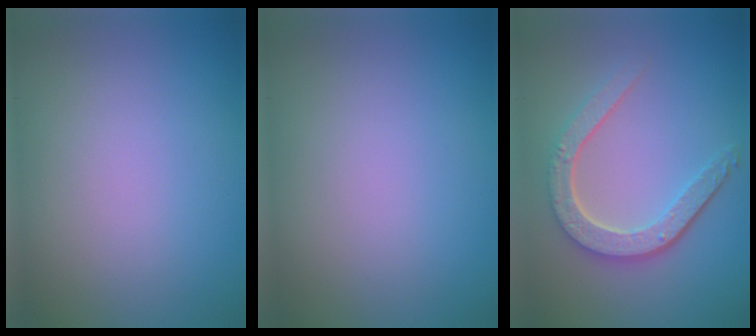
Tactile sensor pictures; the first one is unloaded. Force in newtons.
{"total": 0.0}
{"total": 4.7, "press": 3.6, "slide": 3.0}